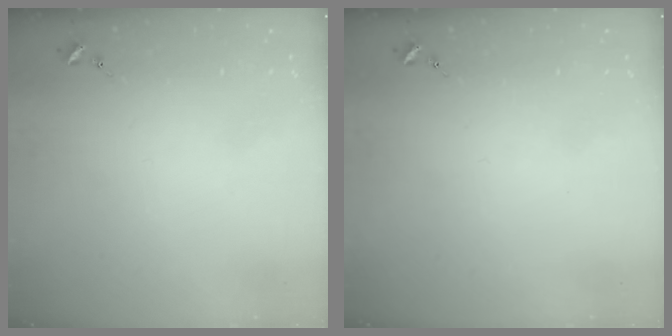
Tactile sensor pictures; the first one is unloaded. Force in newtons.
{"total": 0.0}